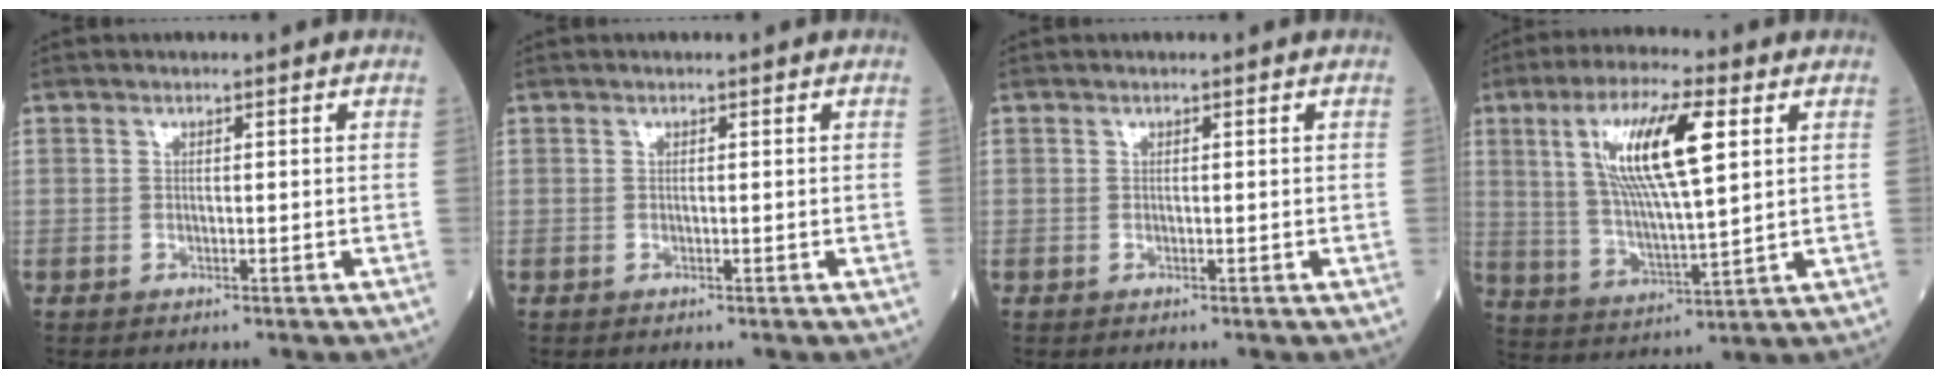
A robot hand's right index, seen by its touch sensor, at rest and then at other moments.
{"total": 0.0}
{"total": 0.0}
{"total": 14.4, "force": [4.6, 2.4, 13.4], "torque": [-0.262, 0.009, 0.085]}